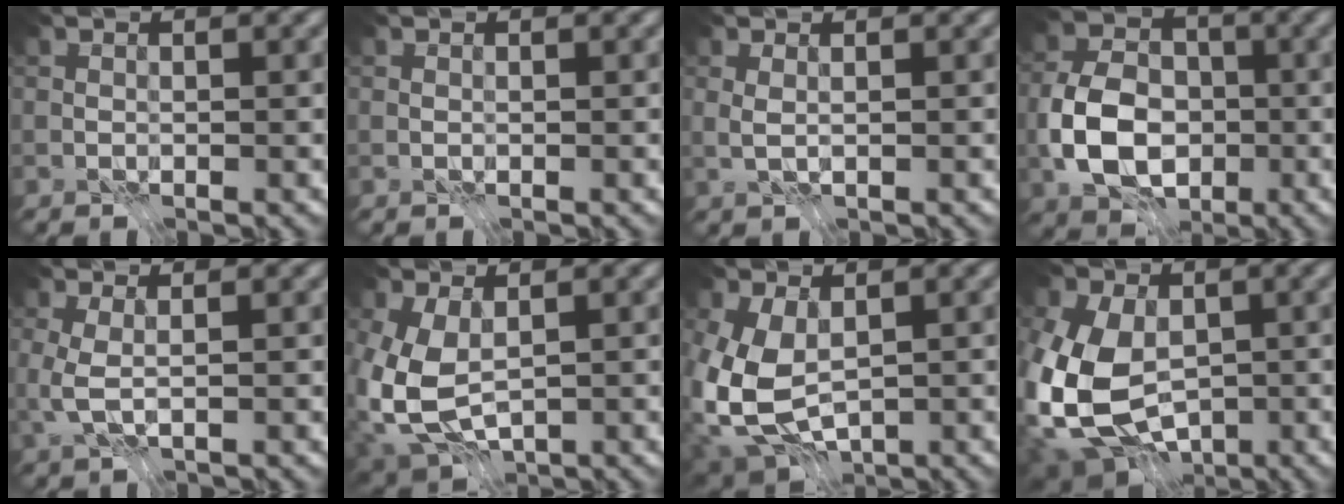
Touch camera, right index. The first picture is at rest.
{"total": 0.0}
{"total": 0.9, "force": [0.1, 0.1, 0.9], "torque": [-0.021, 0.000, 0.004]}
{"total": 8.0, "force": [-2.4, 5.6, 5.2], "torque": [-0.105, 0.000, -0.056]}
{"total": 2.4, "force": [-0.2, 0.8, 2.2], "torque": [-0.060, 0.001, -0.004]}
{"total": 6.9, "force": [-0.1, 4.3, 5.4], "torque": [-0.136, -0.015, -0.001]}
{"total": 8.4, "force": [-0.3, 5.5, 6.4], "torque": [-0.157, -0.020, -0.001]}
{"total": 14.8, "force": [-1.7, 11.1, 9.7], "torque": [-0.202, -0.017, -0.045]}